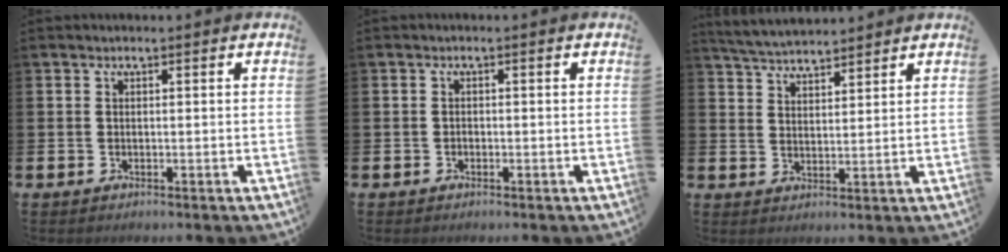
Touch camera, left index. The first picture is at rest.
{"total": 0.5, "force": [-0.3, 0.4, 0.0], "torque": [-0.006, 0.004, -0.008]}
{"total": 4.6, "force": [4.6, 0.4, 0.4], "torque": [-0.028, -0.021, 0.083]}